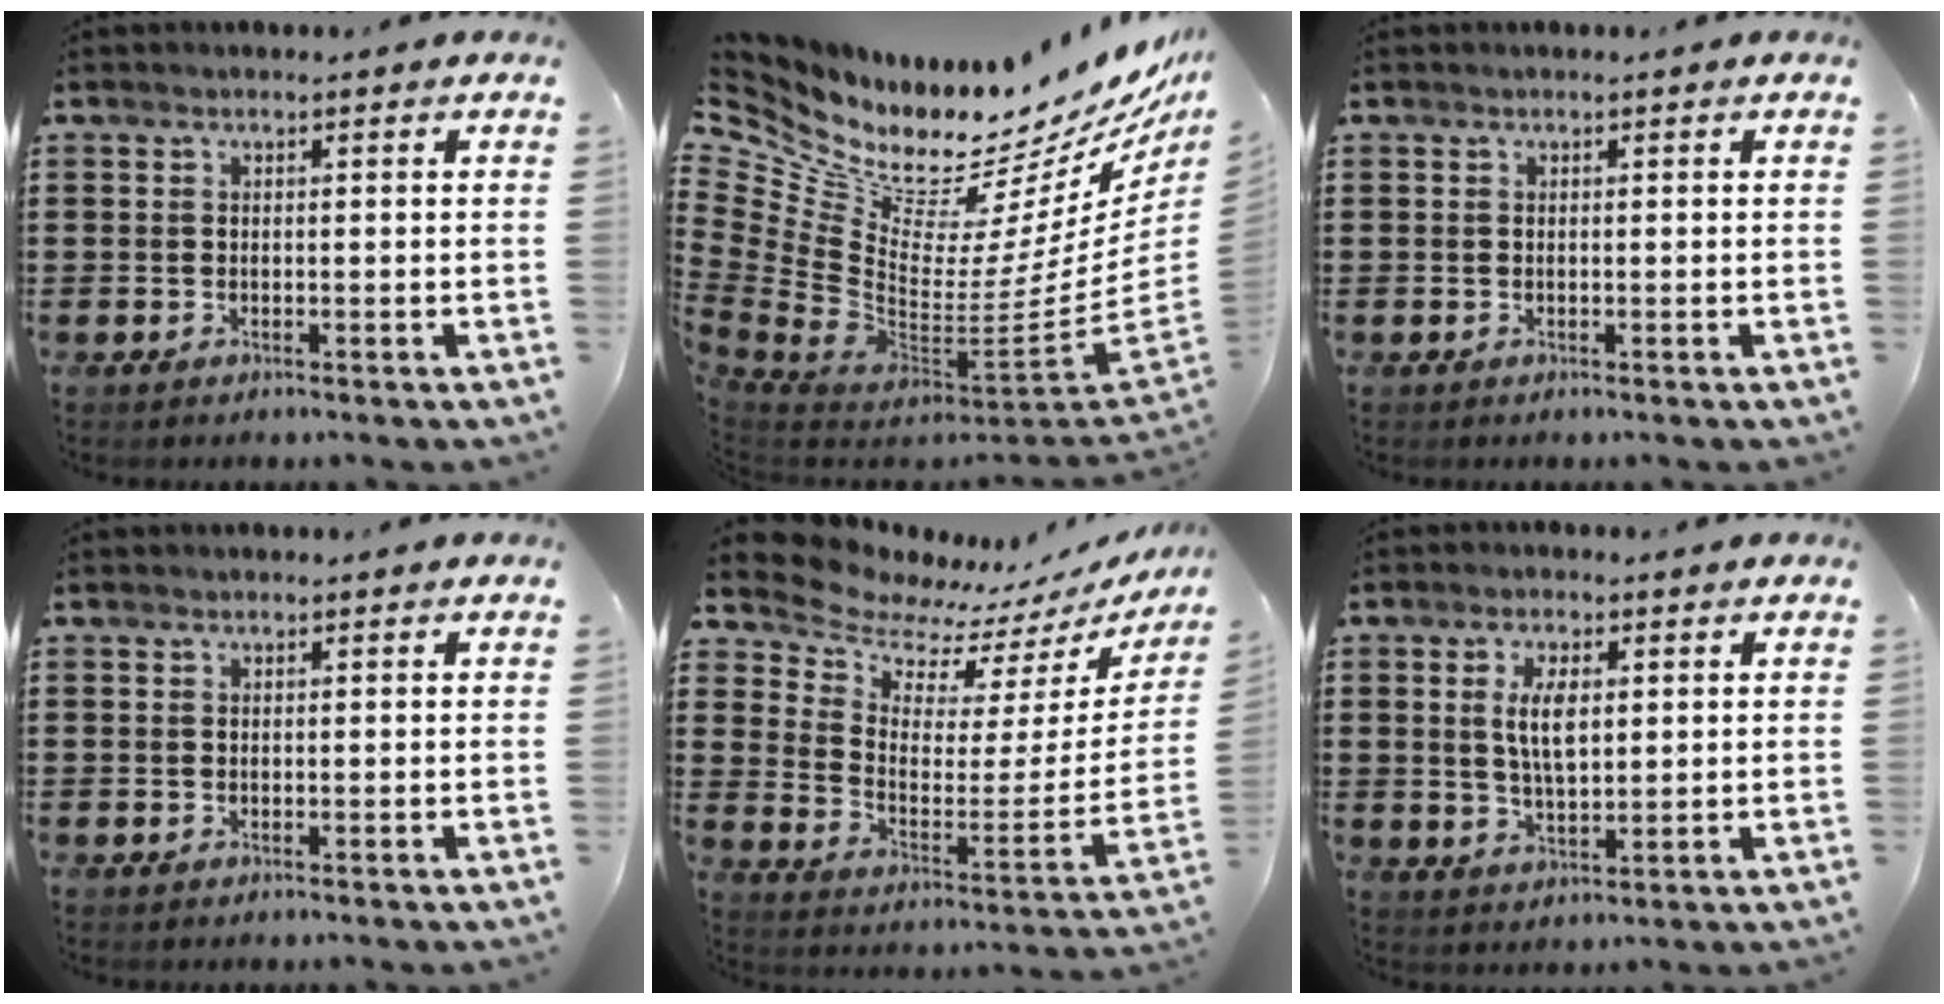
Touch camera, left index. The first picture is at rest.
{"total": 9.7, "force": [9.0, 2.0, 2.9], "torque": [-0.112, -0.108, 0.156]}
{"total": 0.0}
{"total": 0.0}
{"total": 8.2, "force": [7.8, 2.3, 1.3], "torque": [-0.068, -0.069, 0.134]}
{"total": 5.8, "force": [1.5, 2.4, 5.0], "torque": [-0.098, 0.005, 0.023]}